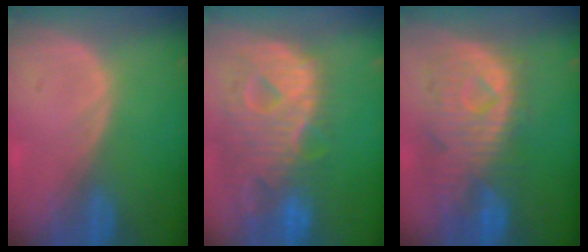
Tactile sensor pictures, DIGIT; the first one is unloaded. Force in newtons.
{"total": 12.8, "press": 10.8, "slide": 6.8}
{"total": 11.0, "press": 9.7, "slide": 5.2}